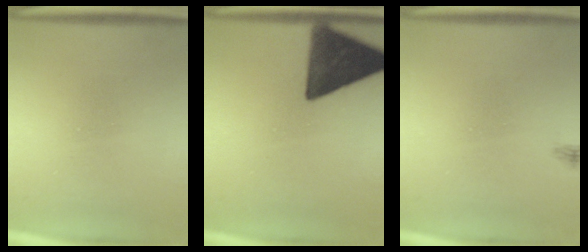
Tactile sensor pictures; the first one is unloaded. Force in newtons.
{"total": 15.1}
{"total": 0.9}